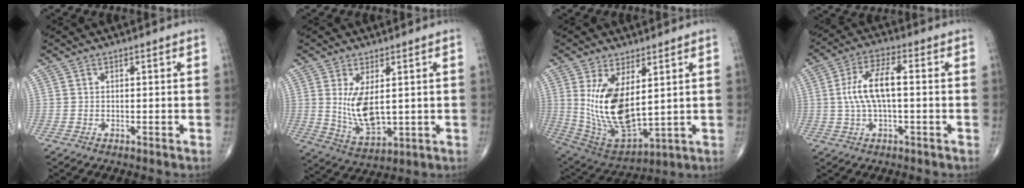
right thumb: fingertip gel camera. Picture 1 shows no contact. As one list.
[{"total": 8.8, "force": [1.4, 4.2, 7.7], "torque": [-0.137, -0.026, 0.043]}, {"total": 15.5, "force": [3.2, 7.3, 13.3], "torque": [-0.245, -0.028, 0.086]}, {"total": 9.1, "force": [0.3, 3.4, 8.5], "torque": [-0.179, 0.024, 0.002]}]